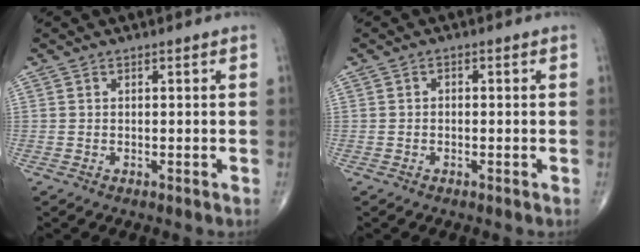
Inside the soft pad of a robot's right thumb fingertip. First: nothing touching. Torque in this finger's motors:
{"motor_torque": [-0.37, 0.02, -0.36, -0.19, -0.03]}